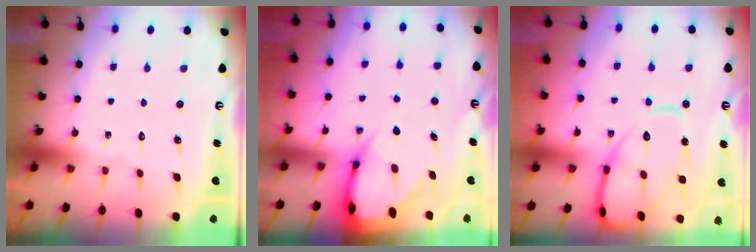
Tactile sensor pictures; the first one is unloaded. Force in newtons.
{"total": 7.2, "press": 7.2, "slide": 0.8}
{"total": 13.6, "press": 13.5, "slide": 1.2}